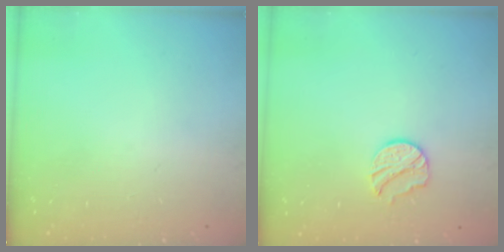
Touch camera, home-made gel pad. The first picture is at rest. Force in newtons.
{"total": 8.9, "press": 8.9, "slide": 0.1}